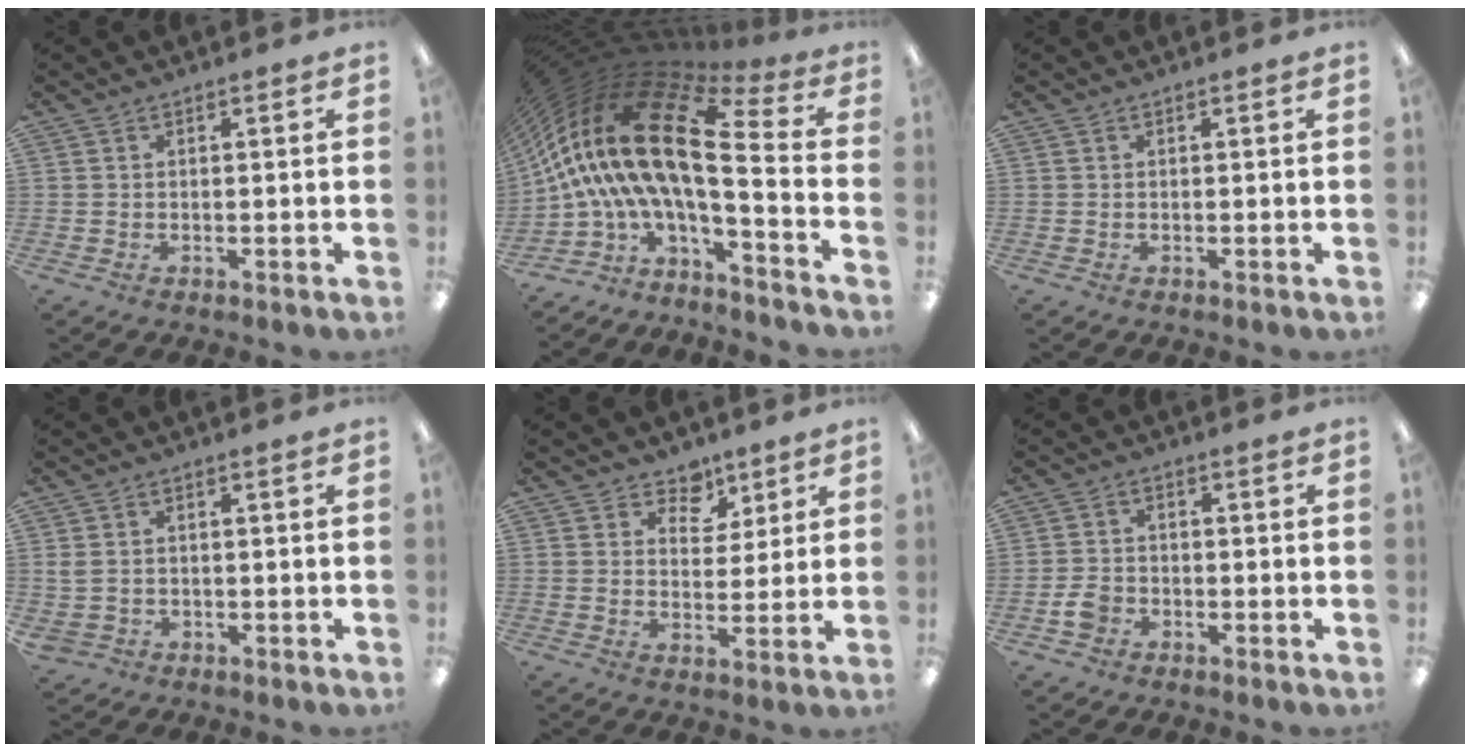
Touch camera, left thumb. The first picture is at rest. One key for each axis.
{"total": 20.7, "fx": 1.0, "fy": 8.6, "fz": 18.8, "tx": -0.394, "ty": -0.024, "tz": 0.014}
{"total": 0.0}
{"total": 2.3, "fx": 0.3, "fy": 1.9, "fz": 1.2, "tx": -0.033, "ty": 0.001, "tz": 0.002}
{"total": 6.3, "fx": 4.5, "fy": 4.4, "fz": 1.0, "tx": -0.004, "ty": -0.031, "tz": 0.078}
{"total": 3.9, "fx": -1.8, "fy": 2.9, "fz": 1.9, "tx": -0.036, "ty": 0.008, "tz": -0.034}